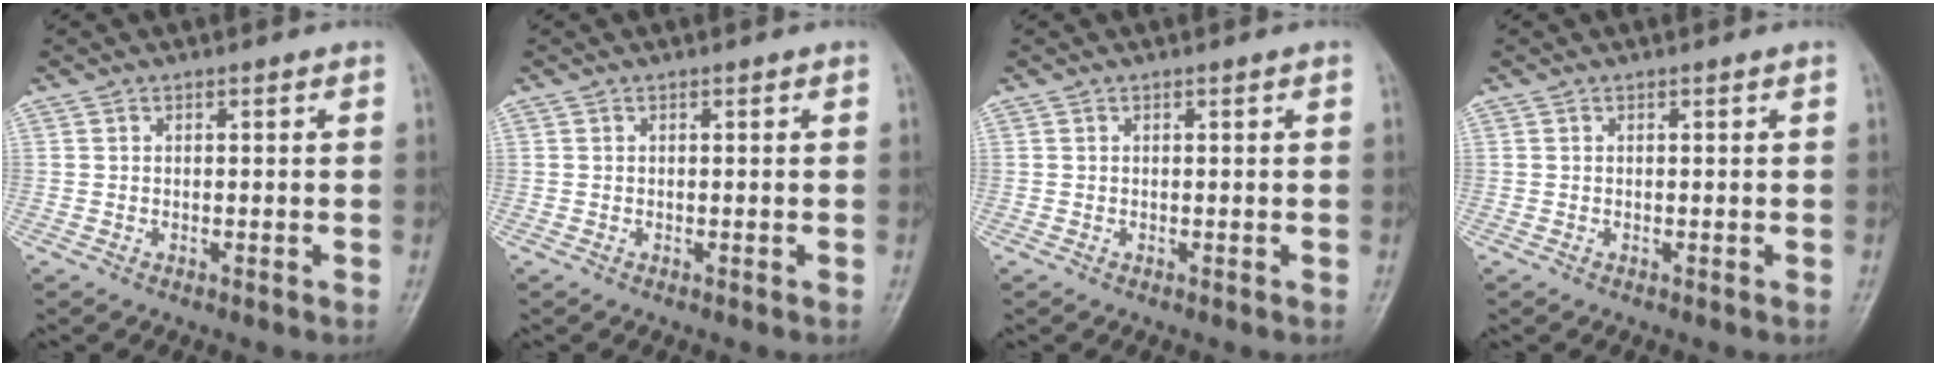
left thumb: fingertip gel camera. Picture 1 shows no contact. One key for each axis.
{"total": 0.0}
{"total": 0.0}
{"total": 0.0}